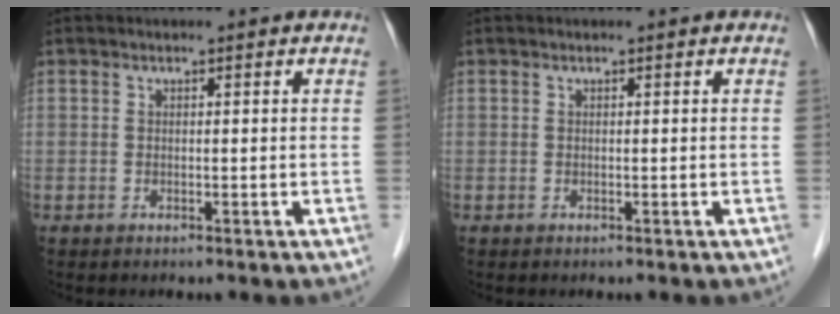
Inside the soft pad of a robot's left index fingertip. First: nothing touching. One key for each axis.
{"total": 0.0}